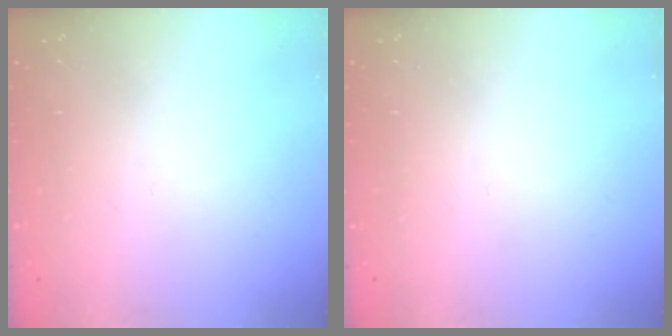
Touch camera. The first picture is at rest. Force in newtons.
{"total": 0.0}